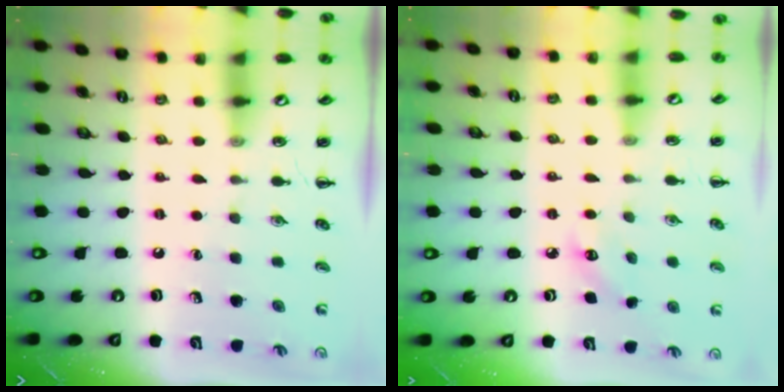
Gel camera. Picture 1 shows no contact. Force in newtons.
{"total": 4.2, "press": 4.1, "slide": 1.1}